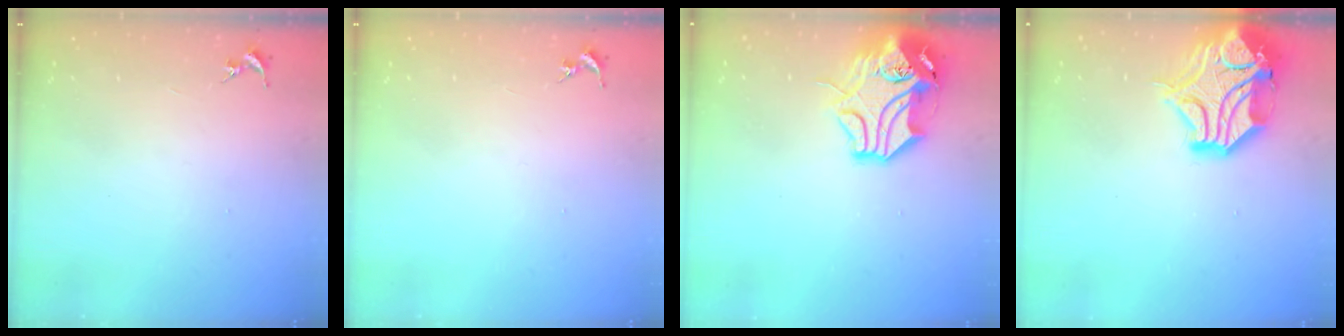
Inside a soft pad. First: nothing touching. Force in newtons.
{"total": 0.0}
{"total": 14.5, "press": 14.3, "slide": 1.9}
{"total": 17.6, "press": 17.4, "slide": 2.6}